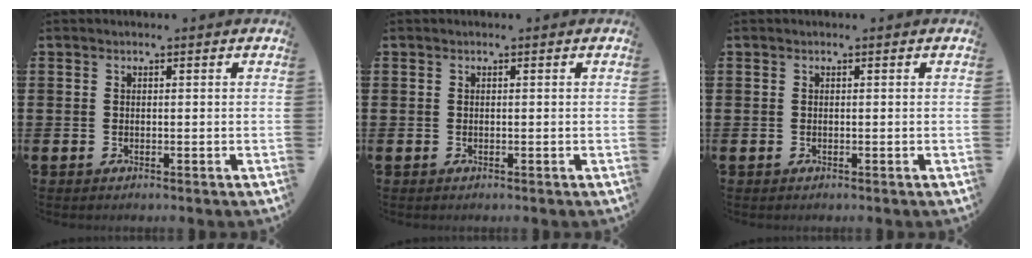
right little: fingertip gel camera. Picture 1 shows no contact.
{"total": 0.0}
{"total": 0.0}